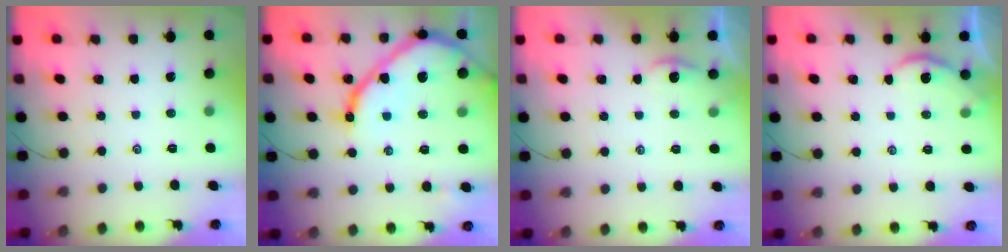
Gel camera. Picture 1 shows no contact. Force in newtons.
{"total": 16.3, "press": 16.2, "slide": 1.3}
{"total": 1.9, "press": 1.9, "slide": 0.2}
{"total": 2.9, "press": 2.9, "slide": 0.2}